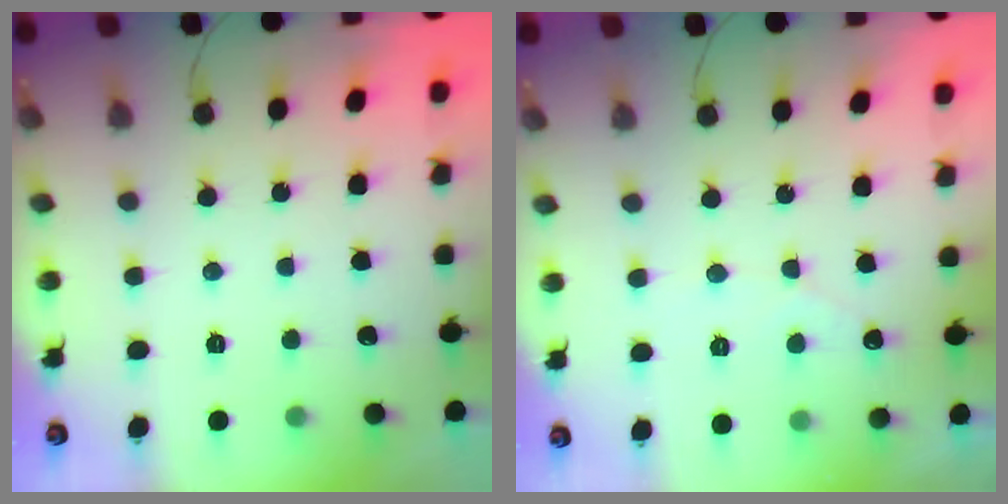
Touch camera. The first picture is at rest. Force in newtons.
{"total": 2.7, "press": 2.7, "slide": 0.1}